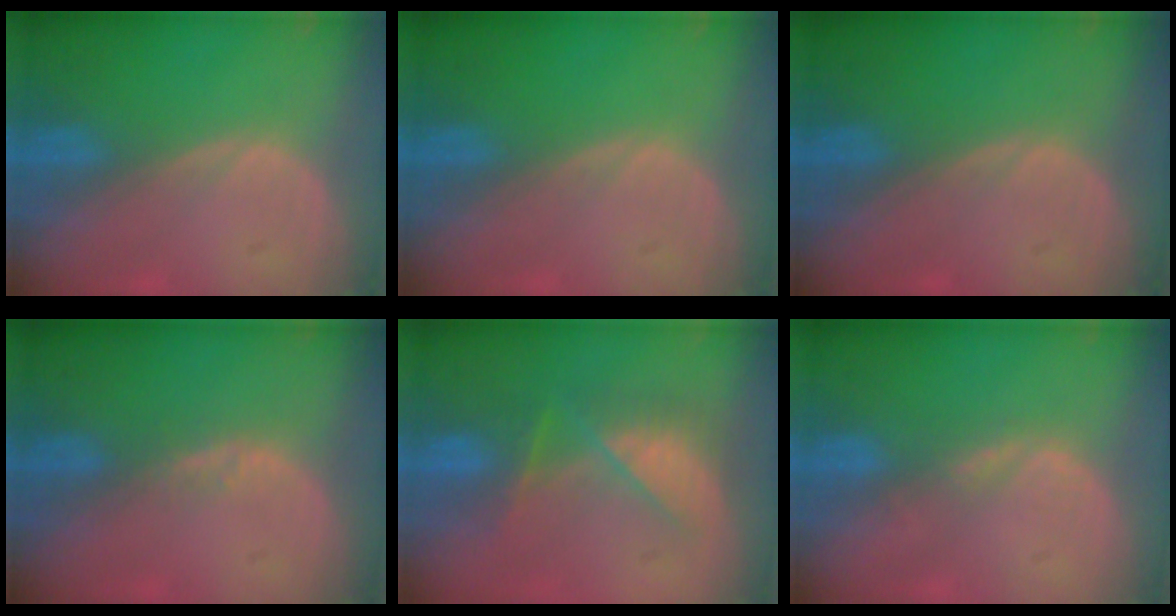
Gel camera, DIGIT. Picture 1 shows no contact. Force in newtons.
{"total": 0.0}
{"total": 0.0}
{"total": 1.9, "press": 1.4, "slide": 1.3}
{"total": 7.2, "press": 6.9, "slide": 2.1}
{"total": 2.3, "press": 1.8, "slide": 1.5}